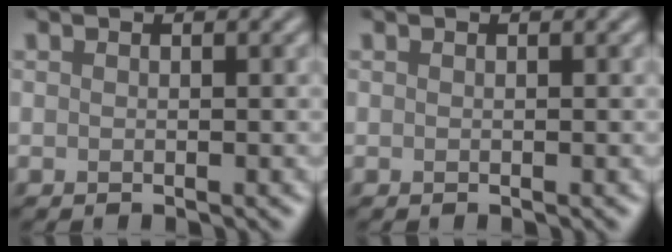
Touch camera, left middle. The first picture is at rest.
{"total": 0.0}